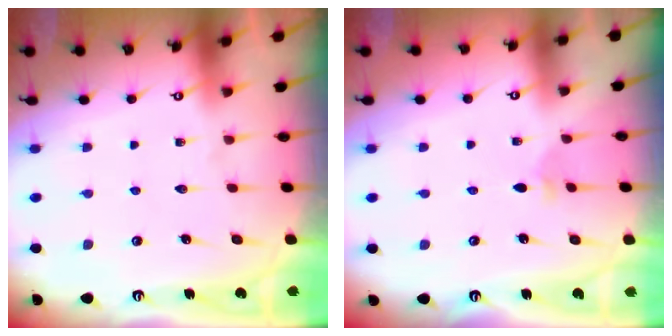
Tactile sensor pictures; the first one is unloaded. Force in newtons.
{"total": 2.2, "press": 2.2, "slide": 0.6}